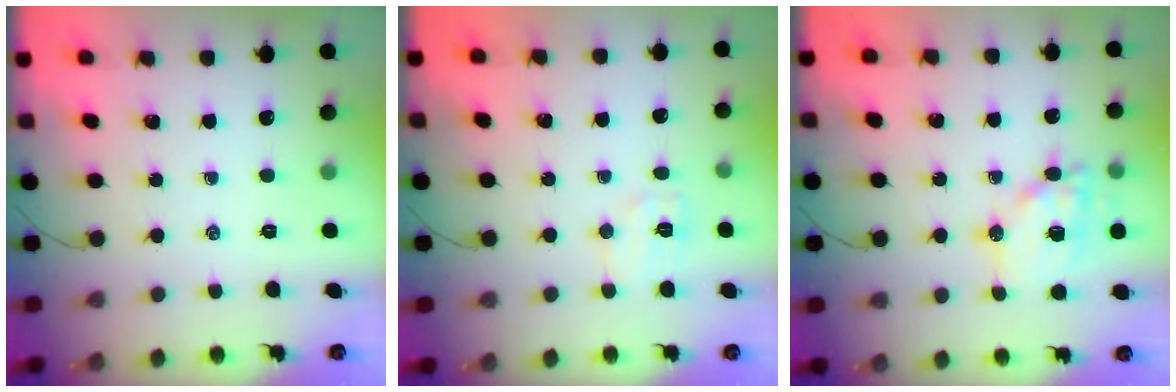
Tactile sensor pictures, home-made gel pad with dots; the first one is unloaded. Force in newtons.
{"total": 6.7, "press": 6.6, "slide": 1.1}
{"total": 15.0, "press": 14.7, "slide": 2.9}